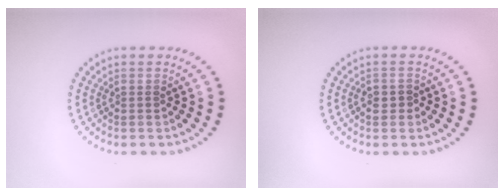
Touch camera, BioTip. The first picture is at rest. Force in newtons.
{"total": 0.8, "press": 0.7, "slide": 0.4}